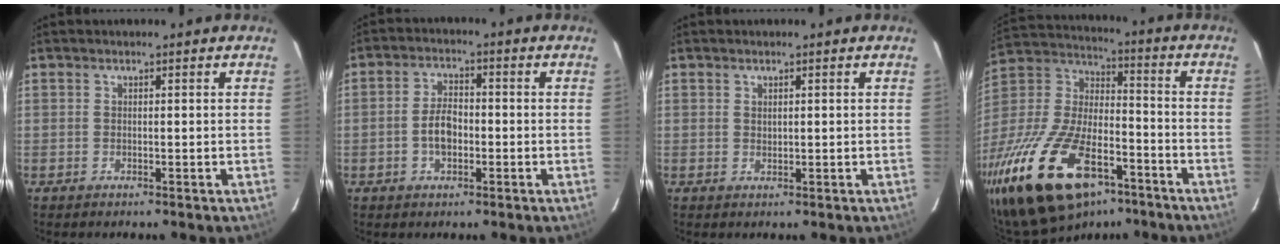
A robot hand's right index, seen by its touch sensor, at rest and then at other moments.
{"total": 5.3, "force": [-1.3, 3.1, 4.1], "torque": [-0.081, 0.009, -0.020]}
{"total": 0.7, "force": [0.4, 0.5, 0.3], "torque": [-0.005, 0.002, 0.010]}
{"total": 27.7, "force": [-16.9, 12.8, 17.9], "torque": [-0.365, -0.021, -0.282]}